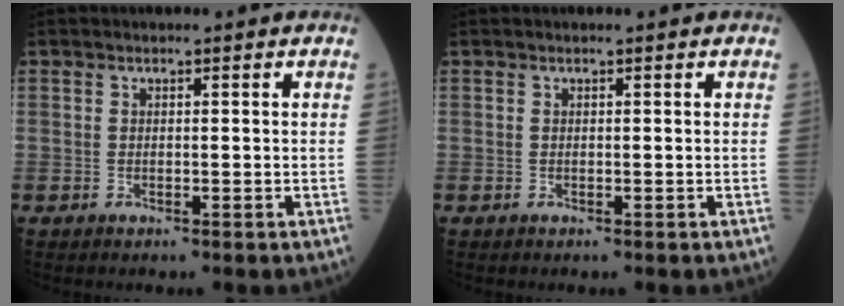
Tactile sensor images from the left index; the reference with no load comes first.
{"total": 0.0}